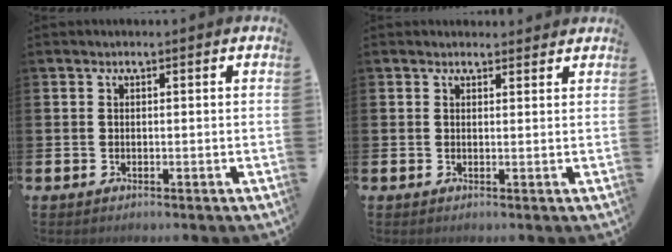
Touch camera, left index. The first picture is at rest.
{"total": 1.4, "force": [1.3, 0.5, 0.0], "torque": [0.014, -0.004, 0.021]}